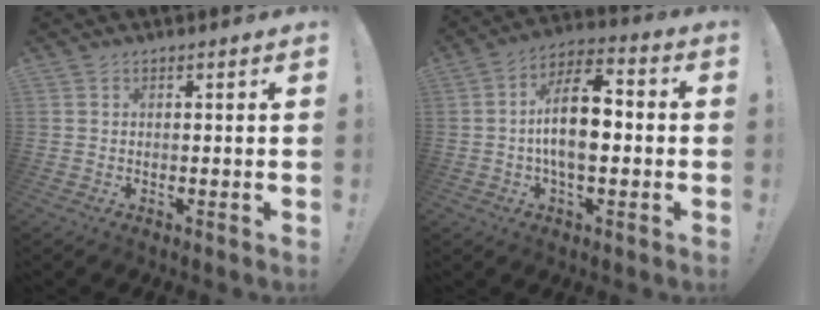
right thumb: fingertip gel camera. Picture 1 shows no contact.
{"total": 14.3, "force": [-1.4, 7.3, 12.3], "torque": [-0.209, 0.012, -0.031]}